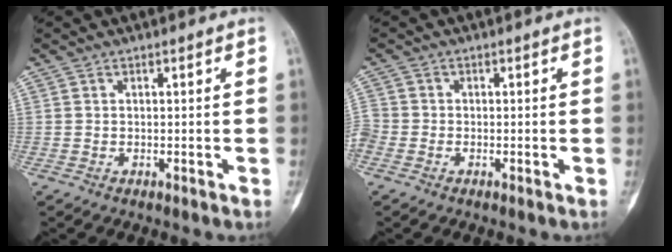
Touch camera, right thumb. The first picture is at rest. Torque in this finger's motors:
{"motor_torque": [0.03, 0.20, 0.87, -0.18, 0.10]}